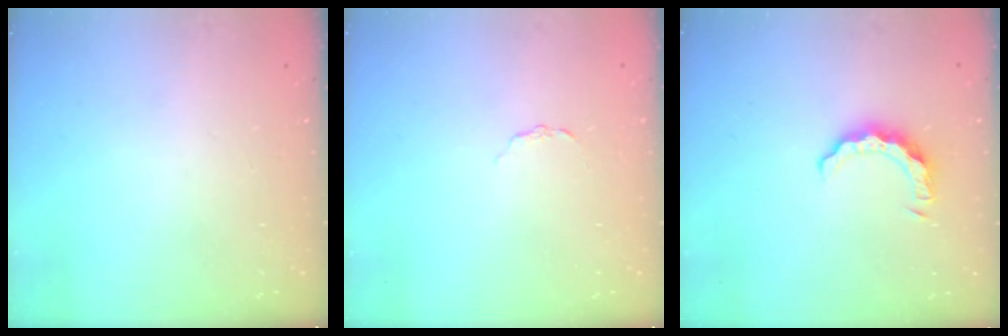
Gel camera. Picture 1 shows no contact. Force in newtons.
{"total": 2.0, "press": 2.0, "slide": 0.3}
{"total": 7.4, "press": 7.4, "slide": 0.6}